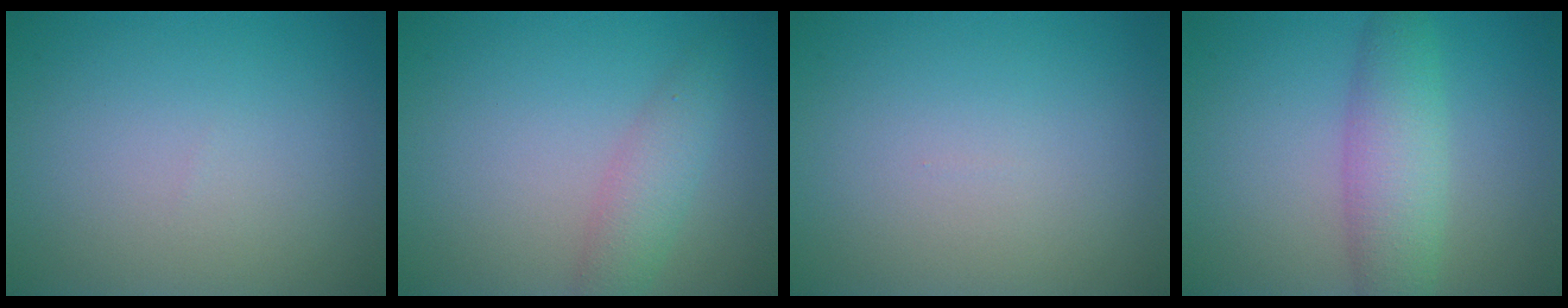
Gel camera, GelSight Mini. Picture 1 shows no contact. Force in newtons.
{"total": 2.6, "press": 2.6, "slide": 0.0}
{"total": 0.0}
{"total": 4.5, "press": 4.5, "slide": 0.1}